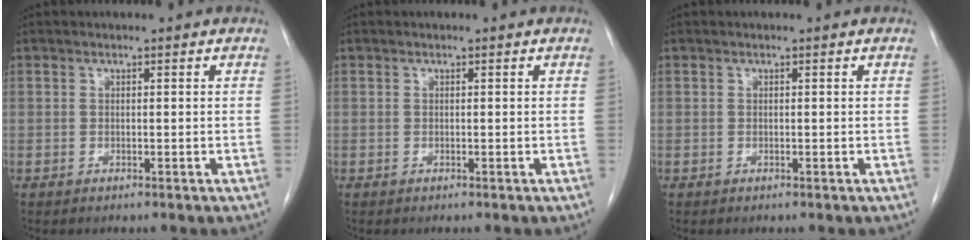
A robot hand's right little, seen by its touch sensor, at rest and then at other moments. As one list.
[{"total": 0.0}, {"total": 0.0}]